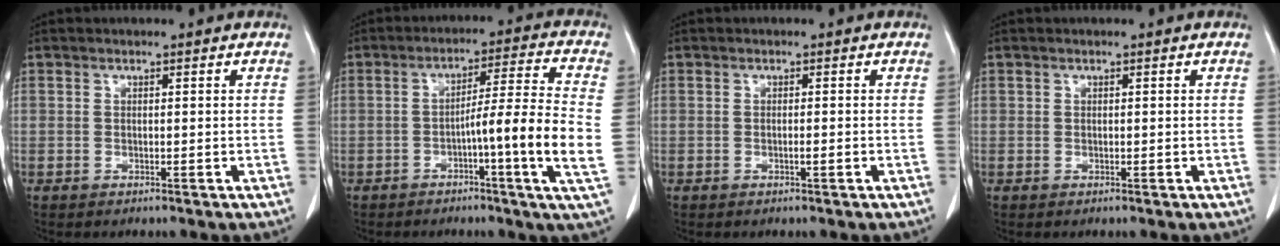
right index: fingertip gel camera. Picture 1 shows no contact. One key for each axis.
{"total": 11.8, "fx": -2.4, "fy": -1.5, "fz": 11.4, "tx": -0.177, "ty": -0.003, "tz": -0.045}
{"total": 0.8, "fx": -0.4, "fy": 0.0, "fz": 0.7, "tx": -0.017, "ty": 0.001, "tz": -0.005}
{"total": 0.0}